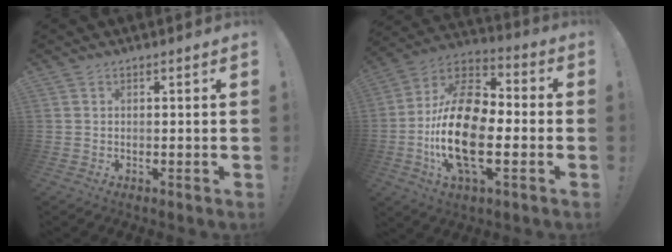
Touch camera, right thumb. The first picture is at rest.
{"total": 22.8, "force": [-4.3, 11.8, 19.0], "torque": [-0.377, 0.019, -0.068]}